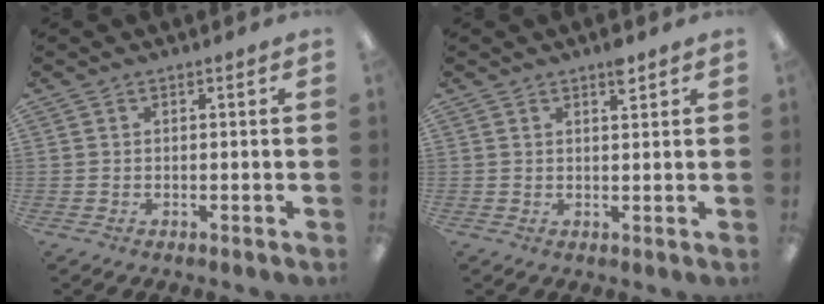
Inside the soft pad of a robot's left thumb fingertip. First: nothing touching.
{"total": 2.9, "force": [2.1, 0.7, 1.9], "torque": [-0.026, -0.005, 0.033]}